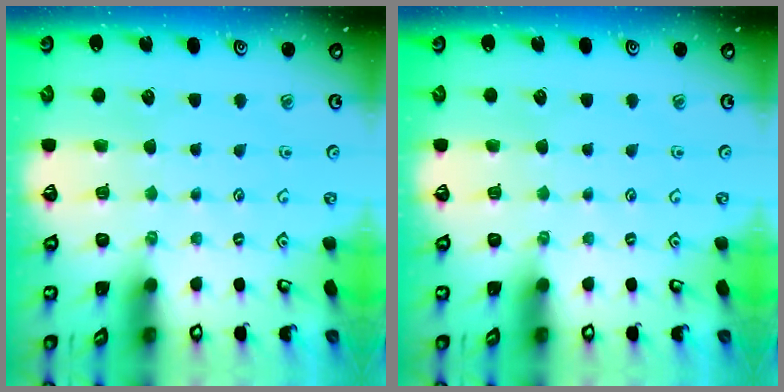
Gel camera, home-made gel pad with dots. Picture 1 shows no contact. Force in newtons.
{"total": 0.0}